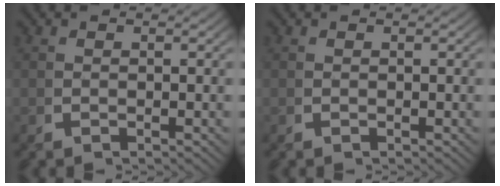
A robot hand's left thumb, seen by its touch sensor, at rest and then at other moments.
{"total": 0.0}